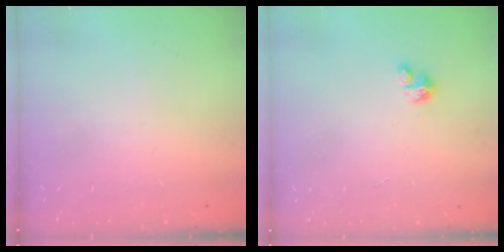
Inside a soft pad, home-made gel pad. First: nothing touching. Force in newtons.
{"total": 3.3, "press": 3.3, "slide": 0.2}